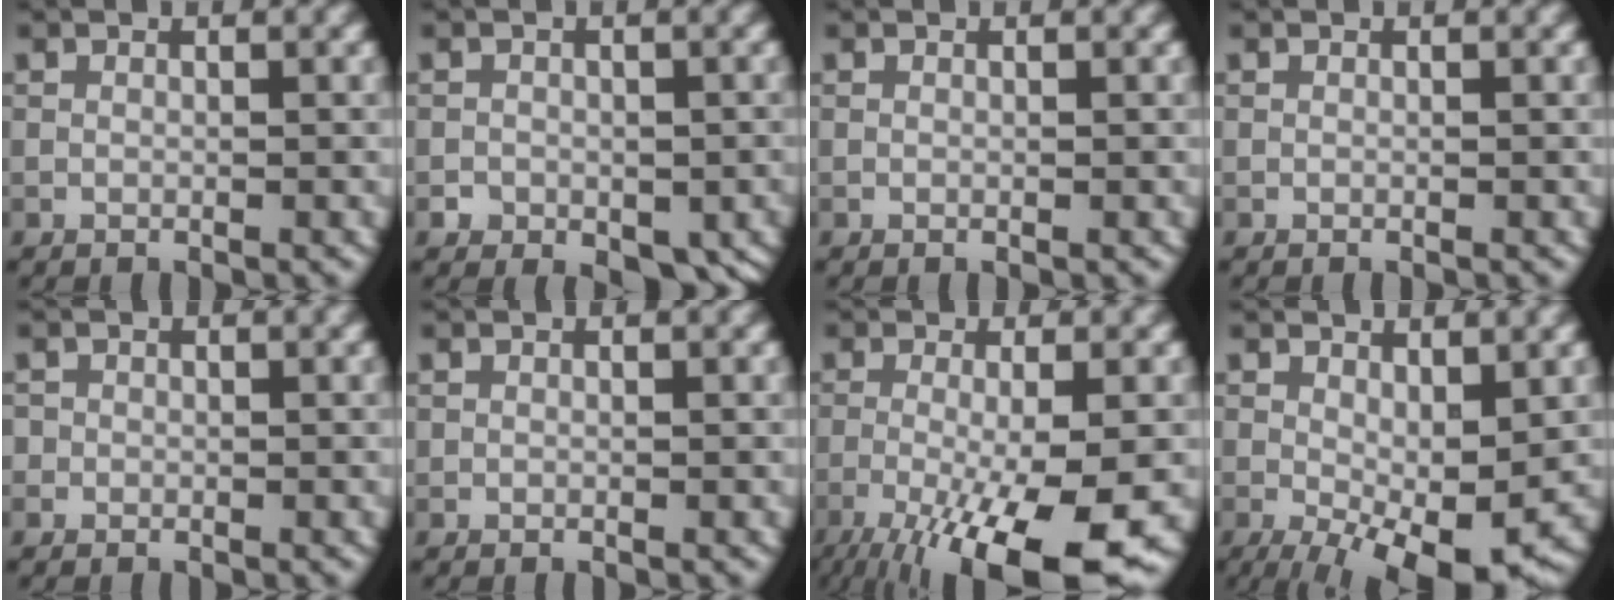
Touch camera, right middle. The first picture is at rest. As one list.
[{"total": 4.4, "force": [-2.1, 3.3, 1.9], "torque": [-0.011, -0.001, -0.030]}, {"total": 0.0}, {"total": 0.0}, {"total": 0.7, "force": [-0.1, 0.7, 0.0], "torque": [0.008, -0.004, -0.003]}, {"total": 0.0}, {"total": 11.9, "force": [-5.6, 2.8, 10.1], "torque": [-0.167, -0.021, -0.090]}, {"total": 7.9, "force": [-1.7, 3.2, 7.0], "torque": [-0.116, -0.014, -0.017]}]